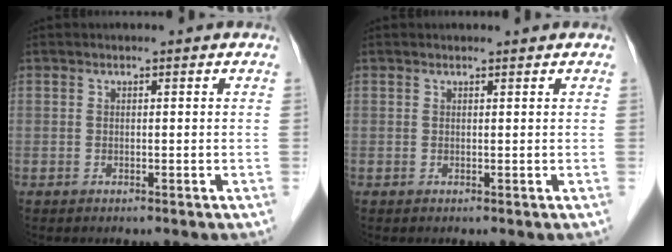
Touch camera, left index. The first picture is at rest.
{"total": 0.8, "force": [0.8, 0.0, 0.1], "torque": [-0.006, 0.005, 0.013]}